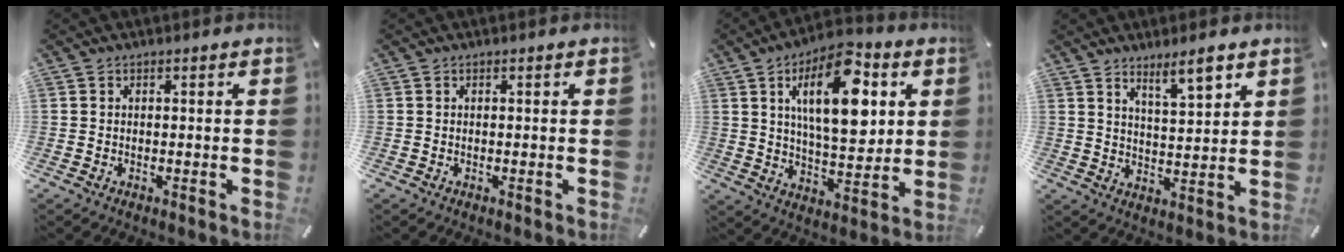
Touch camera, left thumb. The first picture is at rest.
{"total": 0.0}
{"total": 18.0, "force": [6.8, 8.4, 14.4], "torque": [-0.230, -0.019, 0.105]}
{"total": 6.8, "force": [5.7, 1.4, 3.4], "torque": [-0.041, -0.041, 0.095]}